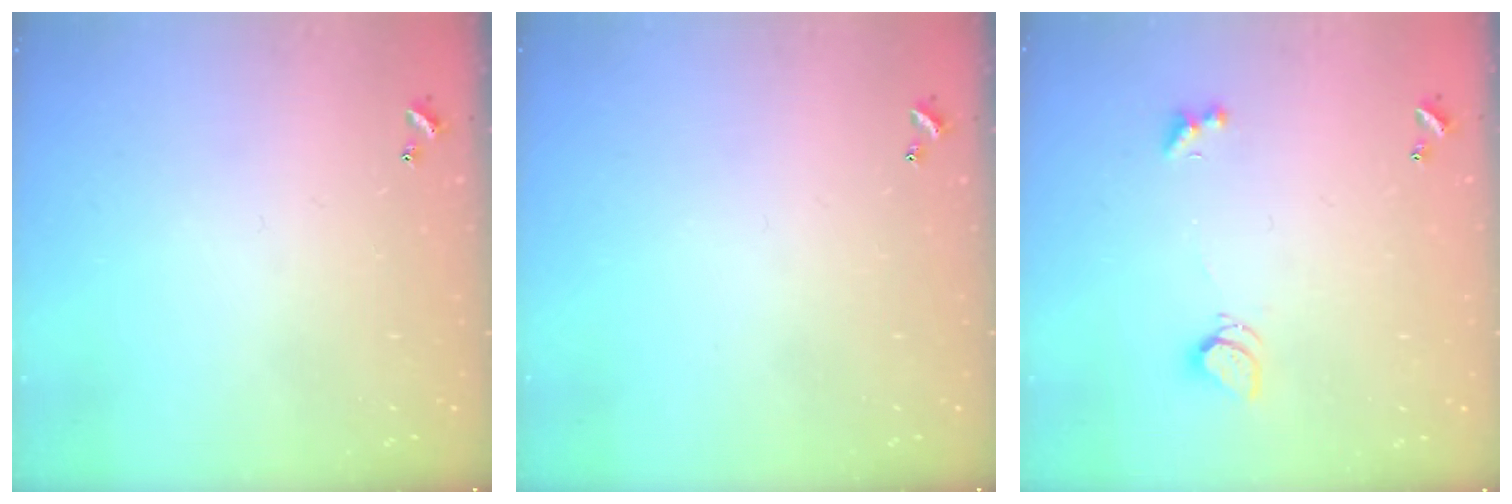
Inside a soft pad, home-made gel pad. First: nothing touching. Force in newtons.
{"total": 0.0}
{"total": 3.4, "press": 3.3, "slide": 0.7}